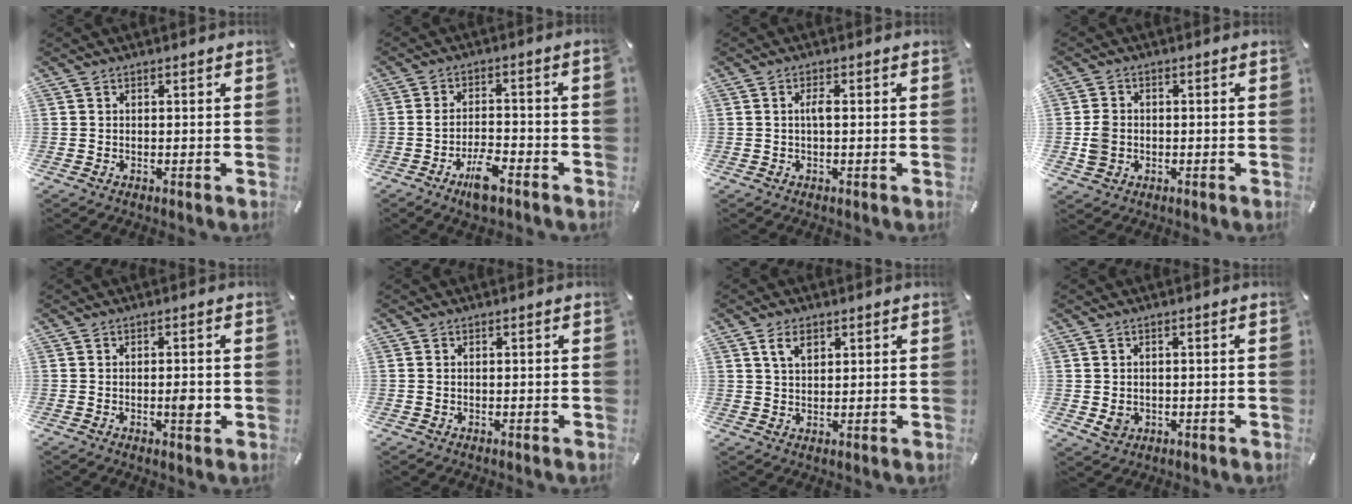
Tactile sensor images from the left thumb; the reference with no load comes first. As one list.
[{"total": 8.0, "force": [-4.4, 2.0, 6.4], "torque": [-0.124, 0.007, -0.079]}, {"total": 2.6, "force": [0.1, 0.9, 2.4], "torque": [-0.048, 0.004, 0.000]}, {"total": 4.5, "force": [-0.7, 4.1, 1.9], "torque": [-0.032, 0.005, -0.012]}, {"total": 3.5, "force": [-0.6, 1.3, 3.2], "torque": [-0.047, 0.000, -0.010]}, {"total": 0.6, "force": [0.0, 0.5, 0.3], "torque": [-0.007, 0.004, -0.002]}, {"total": 4.2, "force": [2.2, 2.5, 2.5], "torque": [-0.049, 0.001, 0.038]}, {"total": 3.2, "force": [-0.5, 2.8, 1.5], "torque": [-0.023, -0.002, -0.009]}]